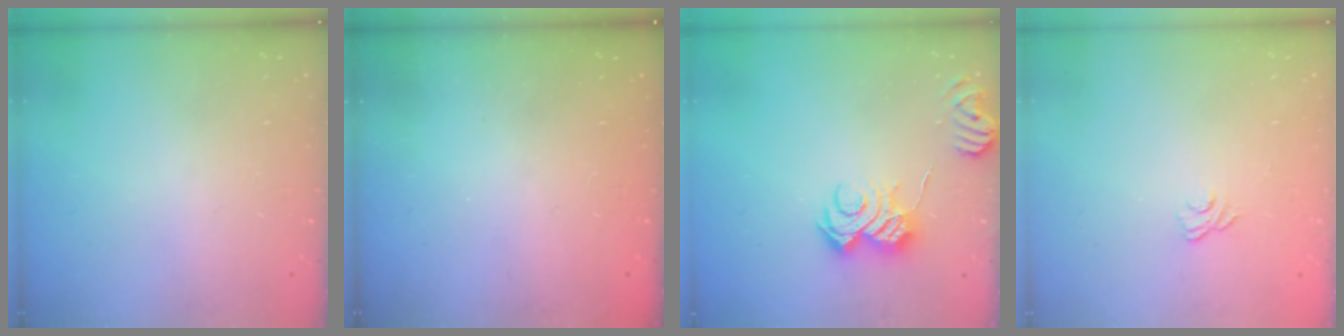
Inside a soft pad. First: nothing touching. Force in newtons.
{"total": 2.3, "press": 2.2, "slide": 0.8}
{"total": 8.5, "press": 8.5, "slide": 0.7}
{"total": 3.1, "press": 2.8, "slide": 1.3}